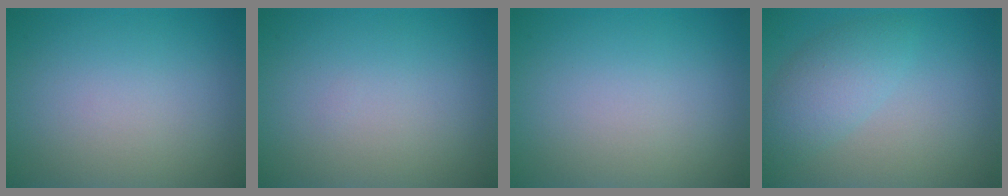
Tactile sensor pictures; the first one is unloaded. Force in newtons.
{"total": 0.0}
{"total": 0.0}
{"total": 3.3, "press": 3.3, "slide": 0.1}